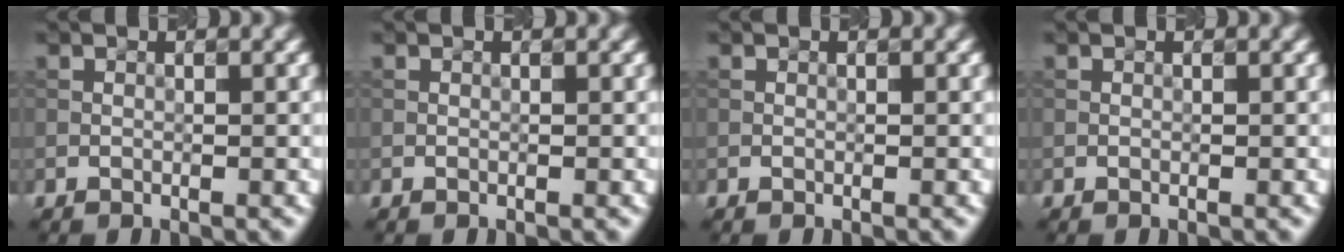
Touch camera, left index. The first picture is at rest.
{"total": 0.0}
{"total": 0.0}
{"total": 0.0}